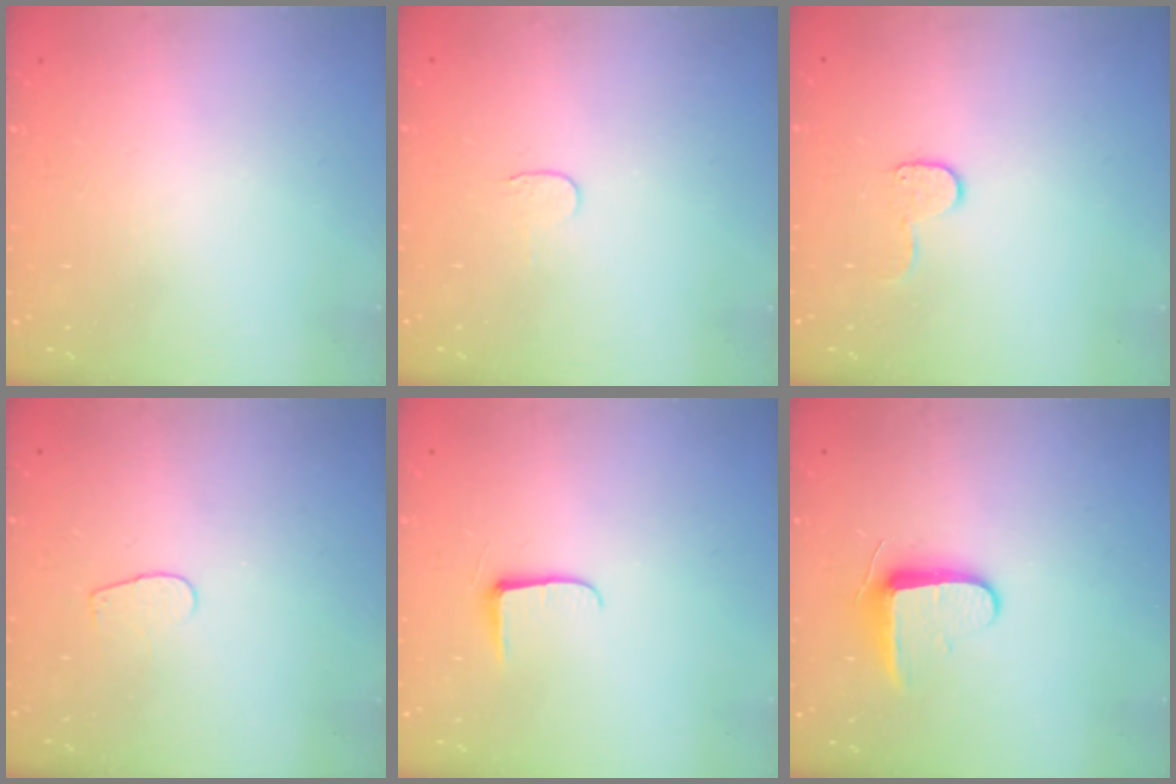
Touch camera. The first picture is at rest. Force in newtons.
{"total": 3.3, "press": 3.3, "slide": 0.4}
{"total": 5.5, "press": 5.5, "slide": 0.5}
{"total": 3.2, "press": 3.2, "slide": 0.3}
{"total": 5.8, "press": 5.8, "slide": 0.9}
{"total": 8.7, "press": 8.6, "slide": 1.4}